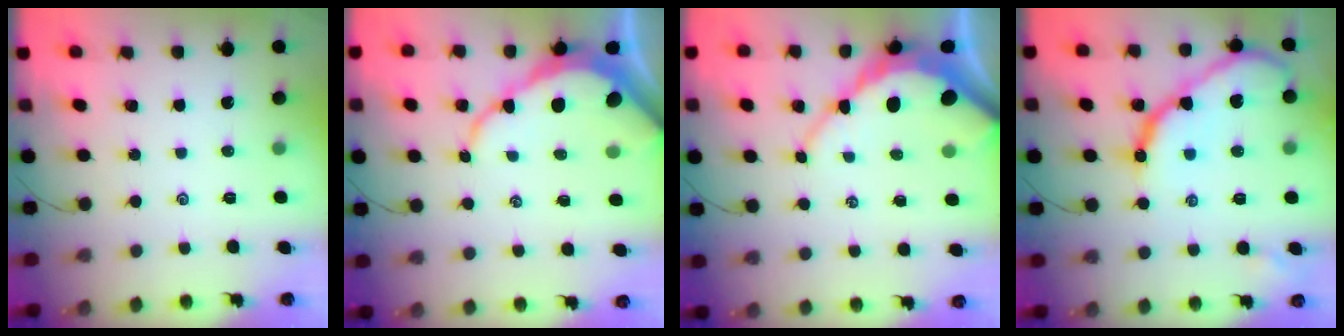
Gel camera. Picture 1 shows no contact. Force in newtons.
{"total": 10.7, "press": 10.7, "slide": 1.2}
{"total": 10.6, "press": 10.6, "slide": 1.1}
{"total": 15.2, "press": 15.2, "slide": 1.3}